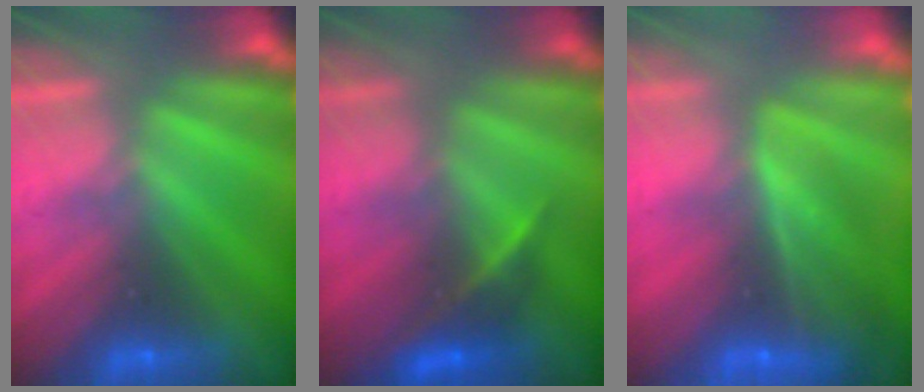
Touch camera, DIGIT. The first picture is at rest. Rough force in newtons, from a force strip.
{"total": 2.4}
{"total": 9.9}